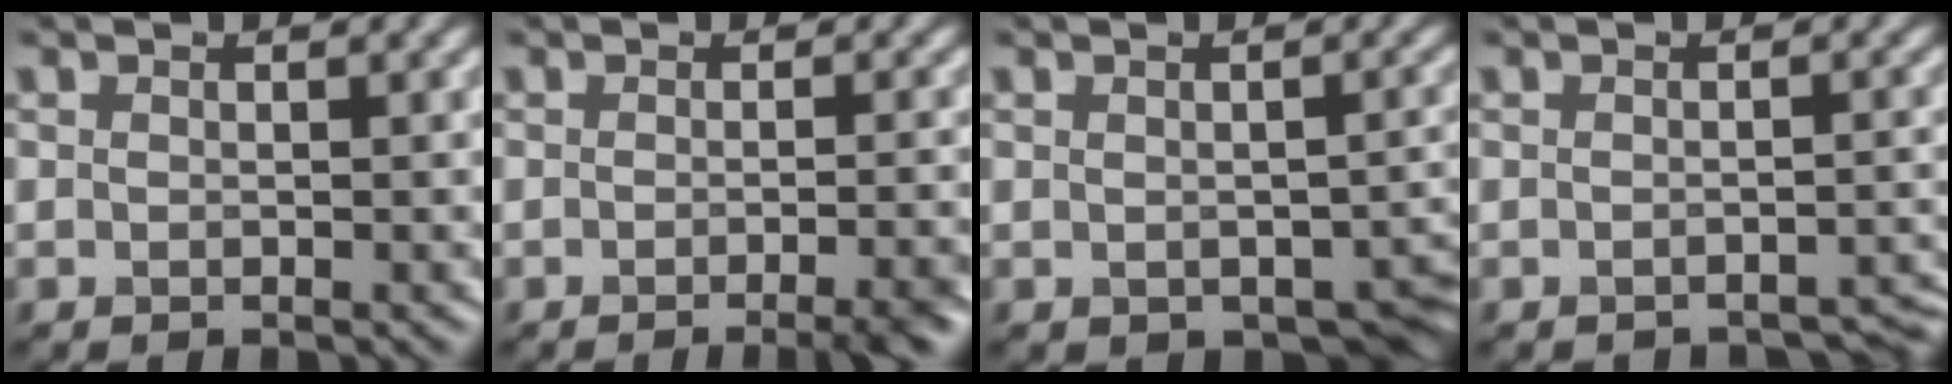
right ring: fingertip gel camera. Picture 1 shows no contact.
{"total": 4.3, "force": [-2.2, 1.1, 3.5], "torque": [-0.023, 0.006, -0.028]}
{"total": 4.1, "force": [-1.3, 2.4, 3.0], "torque": [-0.036, -0.019, -0.008]}
{"total": 2.1, "force": [-2.0, 0.4, 0.4], "torque": [0.001, -0.002, -0.019]}